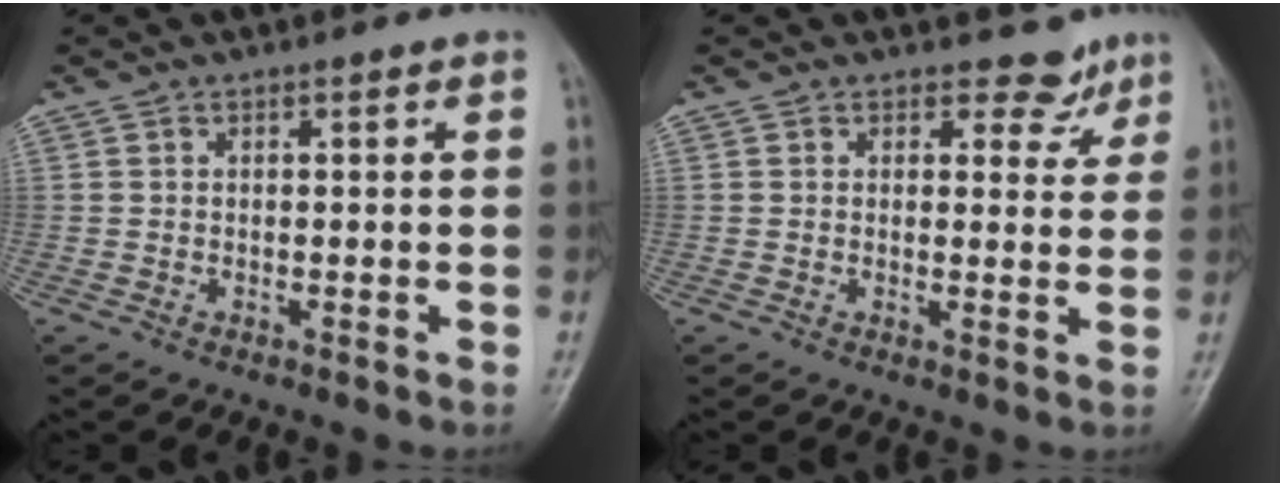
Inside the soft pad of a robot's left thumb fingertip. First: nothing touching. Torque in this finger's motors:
{"motor_torque": [-0.03, -0.07, -0.03, 0.01, 0.07]}